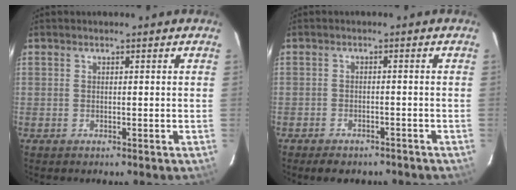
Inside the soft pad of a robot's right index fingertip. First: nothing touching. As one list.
[{"total": 6.5, "force": [-5.2, 2.9, 2.5], "torque": [-0.057, -0.003, -0.069]}]